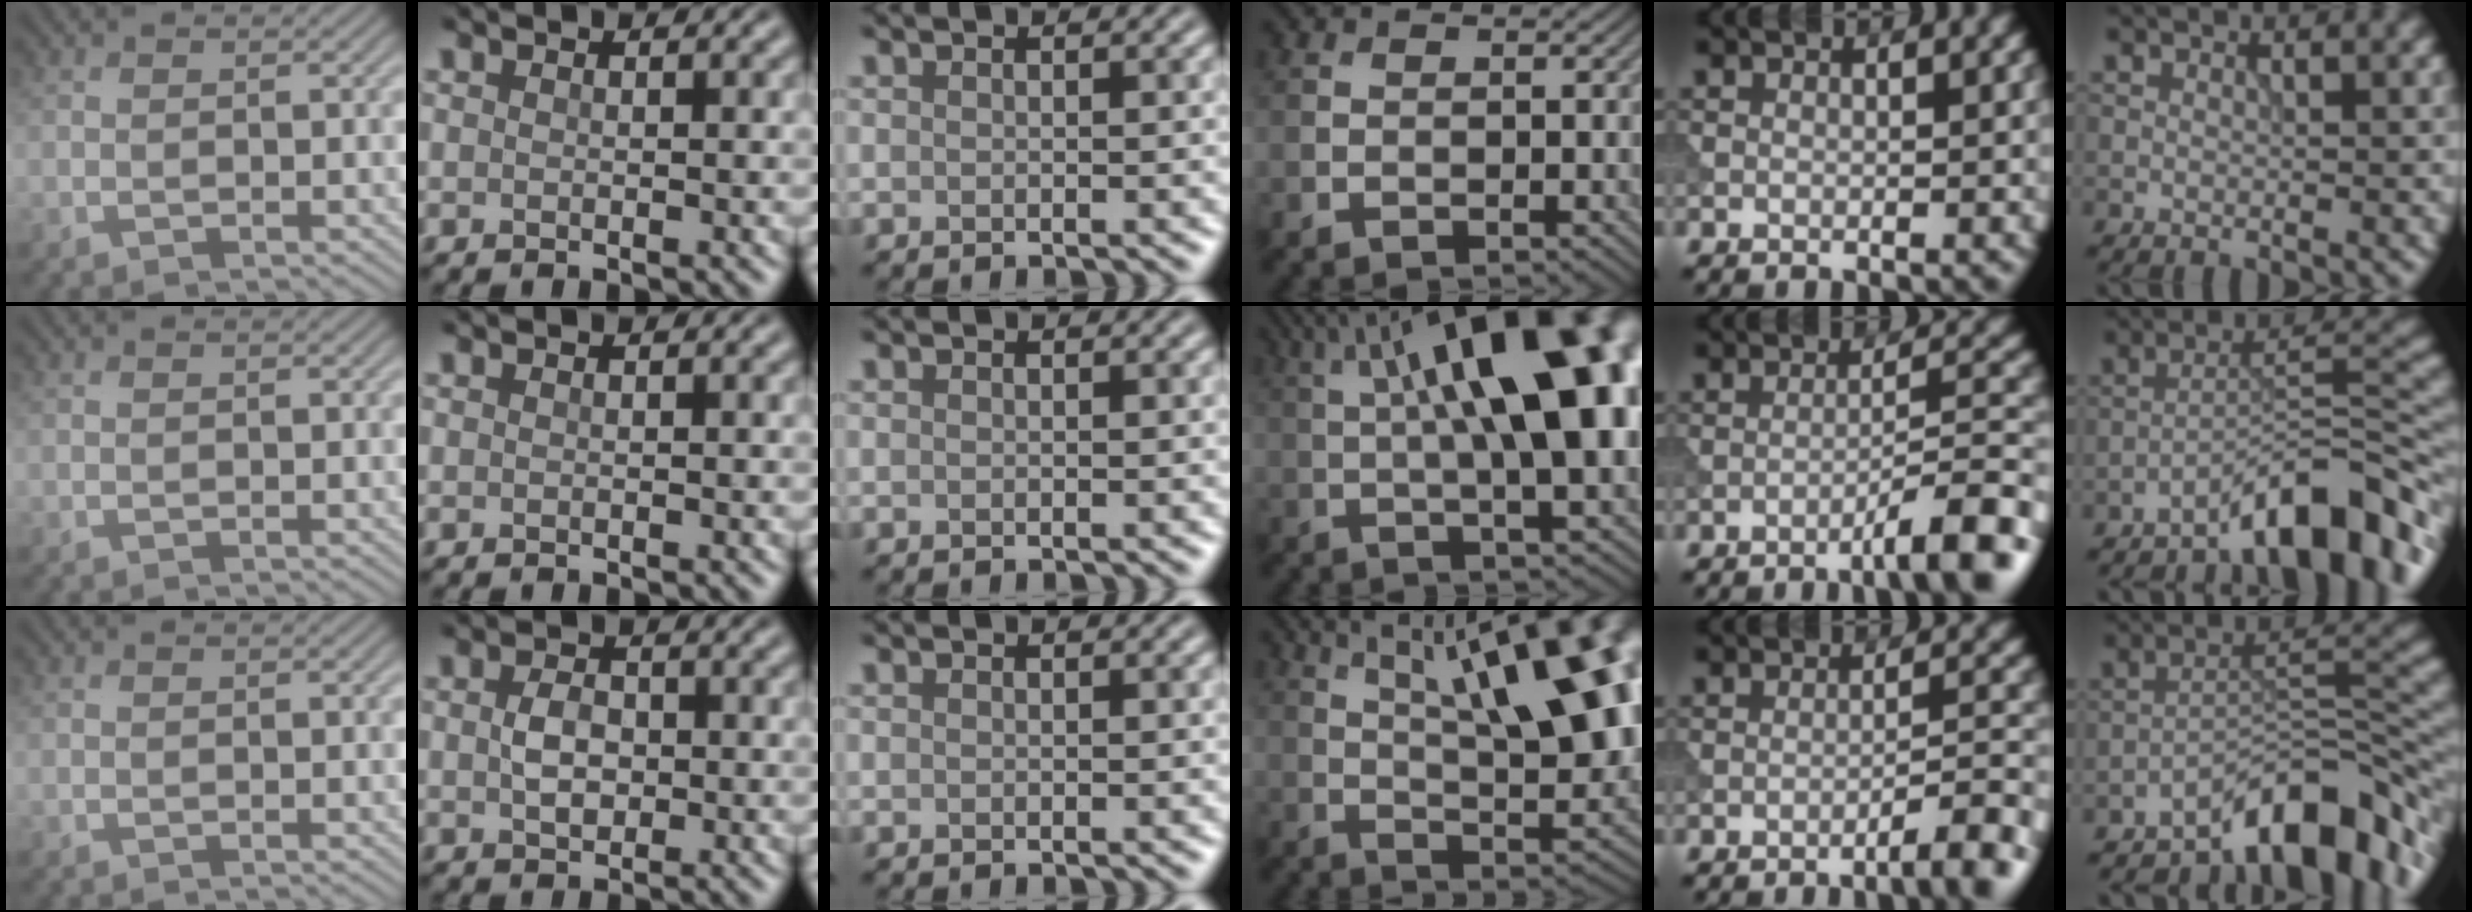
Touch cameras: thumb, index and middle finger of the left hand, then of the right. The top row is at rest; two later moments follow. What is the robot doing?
{"motion": "dispense", "object": "syringe"}